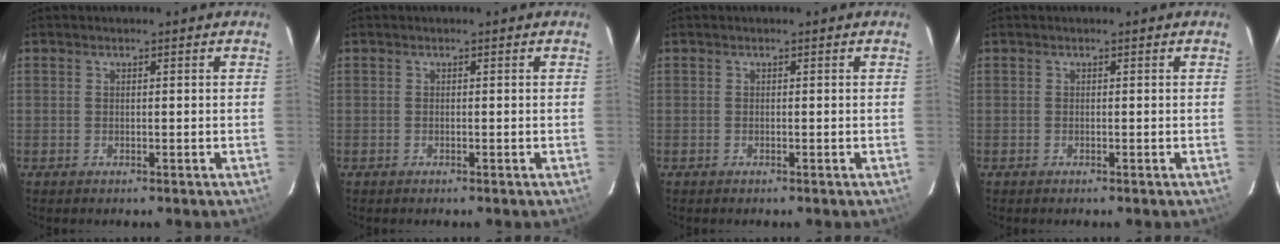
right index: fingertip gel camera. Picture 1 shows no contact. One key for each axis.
{"total": 0.0}
{"total": 0.0}
{"total": 0.0}